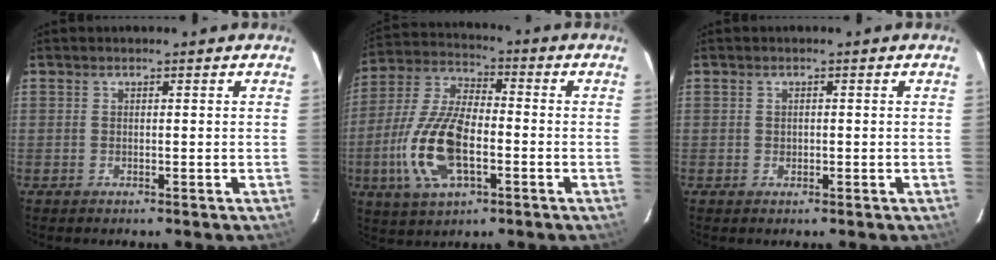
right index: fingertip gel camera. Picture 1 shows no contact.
{"total": 15.9, "force": [-4.3, 7.2, 13.5], "torque": [-0.296, -0.002, -0.081]}
{"total": 0.9, "force": [-0.1, 0.8, 0.4], "torque": [-0.005, 0.002, -0.001]}